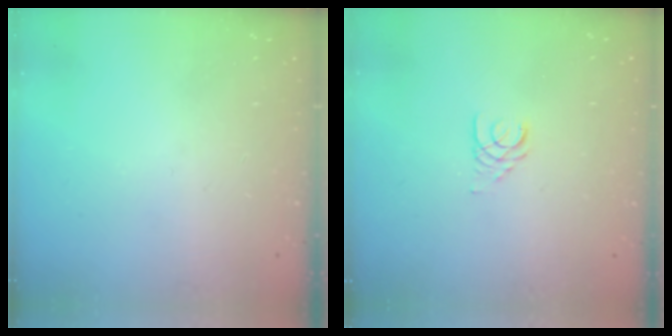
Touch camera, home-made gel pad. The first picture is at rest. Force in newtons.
{"total": 2.5, "press": 2.5, "slide": 0.3}